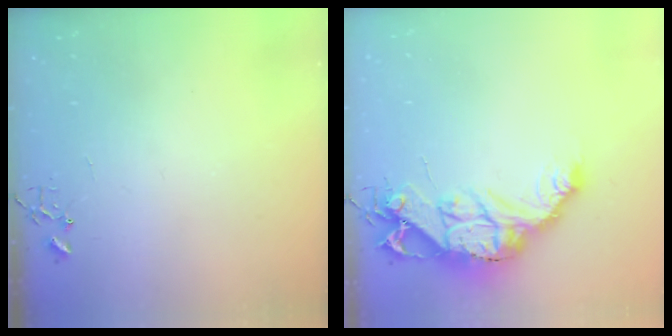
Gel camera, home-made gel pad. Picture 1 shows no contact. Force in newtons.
{"total": 16.7, "press": 16.6, "slide": 1.4}